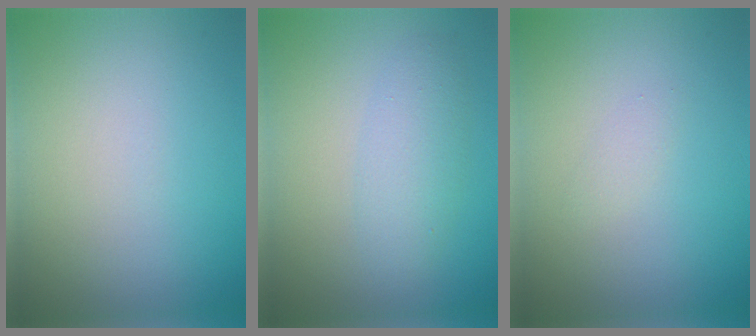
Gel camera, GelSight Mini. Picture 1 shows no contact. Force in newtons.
{"total": 2.7, "press": 2.7, "slide": 0.0}
{"total": 0.7, "press": 0.7, "slide": 0.0}